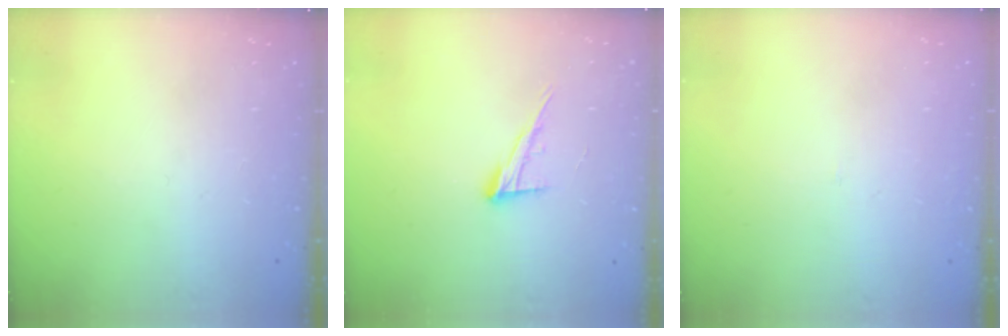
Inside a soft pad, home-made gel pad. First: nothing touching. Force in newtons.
{"total": 10.6, "press": 10.5, "slide": 1.6}
{"total": 1.5, "press": 1.5, "slide": 0.1}